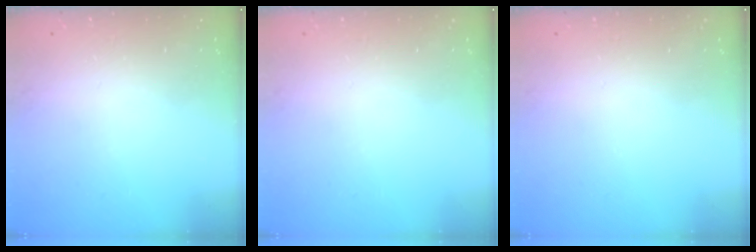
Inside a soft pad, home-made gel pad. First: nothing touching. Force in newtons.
{"total": 0.0}
{"total": 0.0}